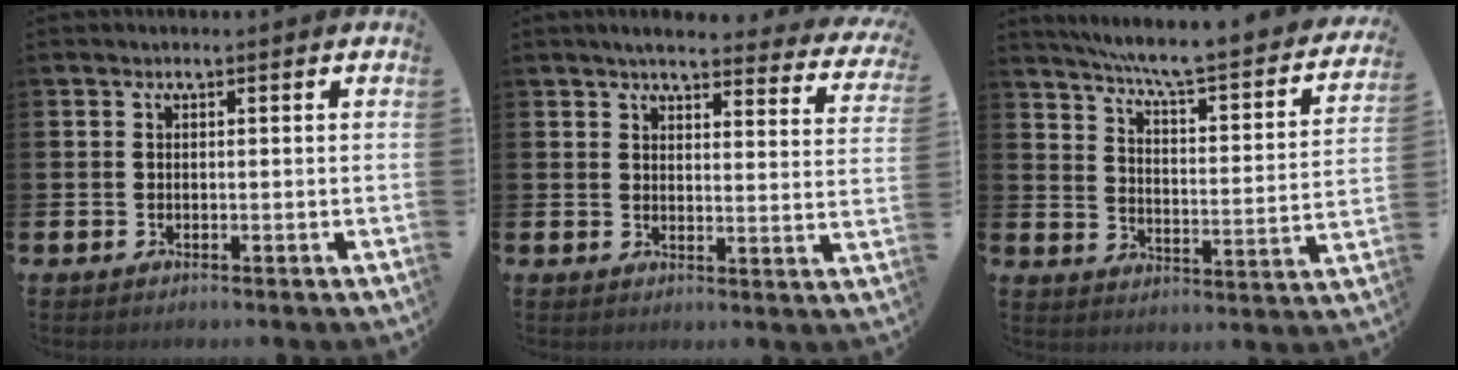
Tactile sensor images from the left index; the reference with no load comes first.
{"total": 4.2, "force": [3.9, 0.6, 1.6], "torque": [-0.034, -0.027, 0.062]}
{"total": 6.7, "force": [6.0, 0.2, 3.0], "torque": [-0.083, -0.053, 0.094]}